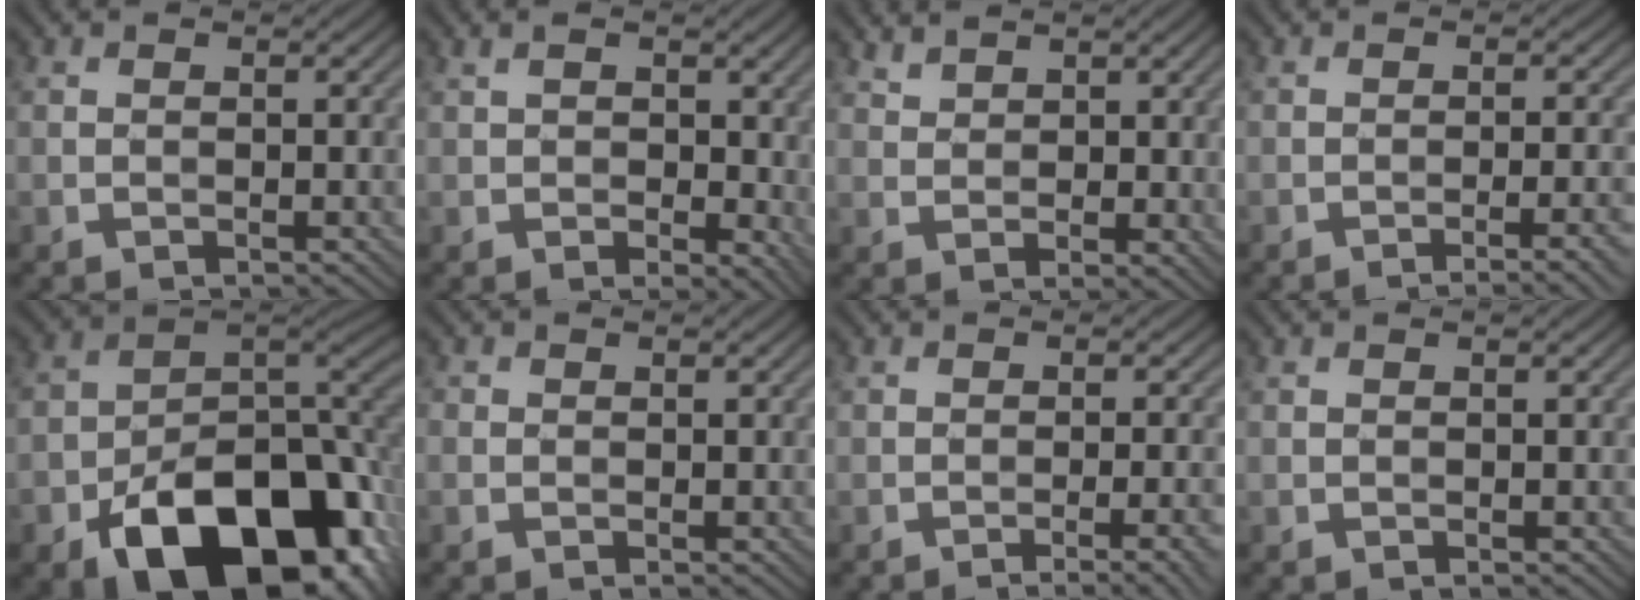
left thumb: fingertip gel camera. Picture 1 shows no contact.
{"total": 6.4, "force": [1.1, 4.1, 4.8], "torque": [-0.059, -0.004, 0.020]}
{"total": 3.6, "force": [2.7, 1.9, 1.5], "torque": [-0.032, 0.000, 0.058]}
{"total": 4.3, "force": [-2.0, 0.7, 3.7], "torque": [-0.048, 0.014, -0.036]}
{"total": 19.9, "force": [-10.0, 12.1, 12.2], "torque": [-0.180, -0.051, -0.145]}
{"total": 0.7, "force": [-0.2, 0.7, 0.2], "torque": [-0.002, -0.003, -0.004]}
{"total": 4.5, "force": [-2.1, 0.8, 3.9], "torque": [-0.049, 0.011, -0.033]}
{"total": 0.0}